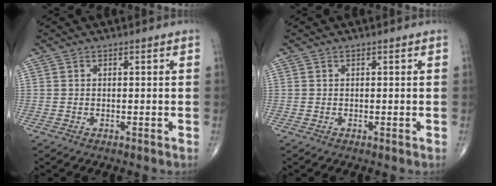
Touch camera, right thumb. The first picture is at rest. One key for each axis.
{"total": 0.0}